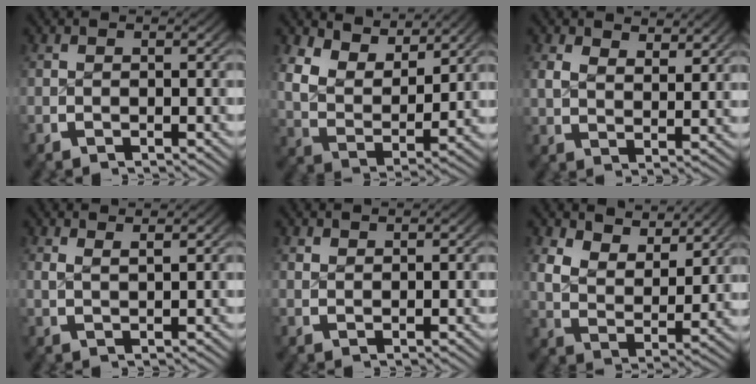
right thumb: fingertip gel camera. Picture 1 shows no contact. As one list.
[{"total": 8.4, "force": [3.4, 5.4, 5.5], "torque": [-0.126, -0.022, 0.065]}, {"total": 3.2, "force": [2.3, 1.4, 1.7], "torque": [-0.025, -0.011, 0.050]}, {"total": 1.9, "force": [1.6, 0.1, 0.9], "torque": [-0.016, -0.001, 0.038]}, {"total": 1.2, "force": [1.2, 0.2, 0.1], "torque": [0.004, 0.001, 0.028]}, {"total": 6.2, "force": [3.1, 3.7, 3.8], "torque": [-0.085, -0.022, 0.064]}]